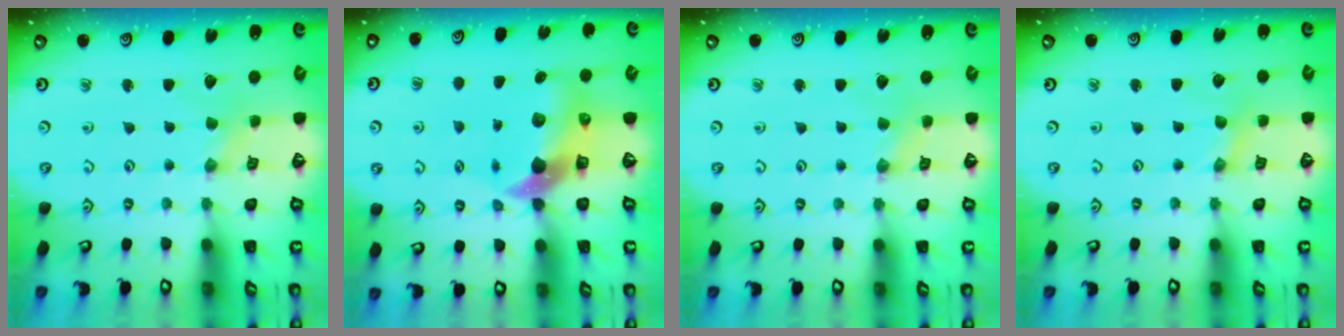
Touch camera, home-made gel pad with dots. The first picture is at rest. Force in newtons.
{"total": 9.1, "press": 9.0, "slide": 1.3}
{"total": 1.9, "press": 1.9, "slide": 0.3}
{"total": 1.4, "press": 1.4, "slide": 0.3}